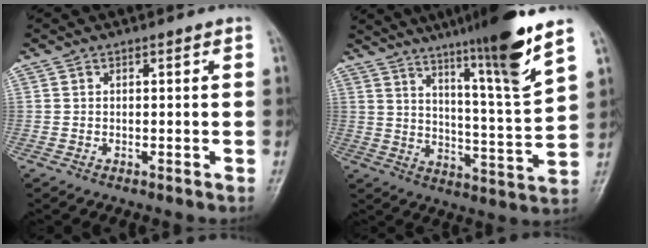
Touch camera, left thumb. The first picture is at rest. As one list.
[{"total": 16.5, "force": [11.1, -0.2, 12.2], "torque": [-0.179, -0.064, 0.177]}]